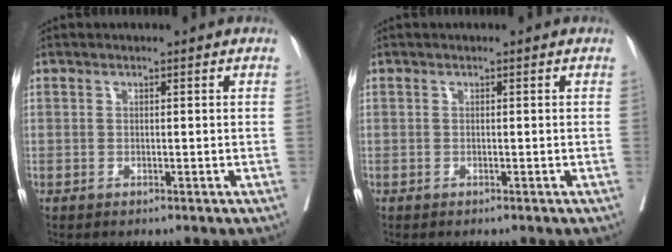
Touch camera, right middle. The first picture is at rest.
{"total": 0.0}